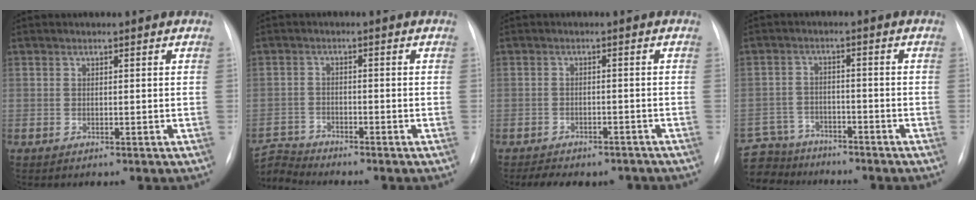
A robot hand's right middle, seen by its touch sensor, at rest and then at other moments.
{"total": 4.7, "force": [-4.4, -1.0, -1.1], "torque": [0.013, -0.008, -0.085]}
{"total": 9.3, "force": [-7.7, 3.9, 3.3], "torque": [-0.055, 0.006, -0.093]}
{"total": 9.3, "force": [-8.6, 3.4, 0.7], "torque": [-0.027, 0.009, -0.144]}